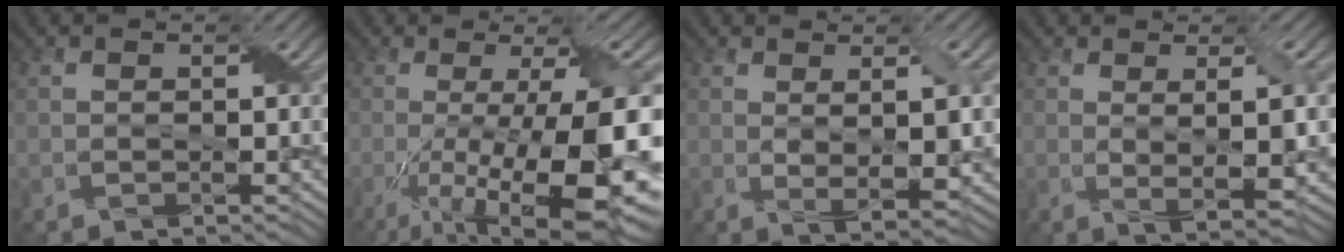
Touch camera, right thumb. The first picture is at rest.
{"total": 16.9, "force": [-4.8, 4.1, 15.6], "torque": [-0.242, -0.010, -0.067]}
{"total": 4.9, "force": [1.2, 1.2, 4.6], "torque": [-0.083, -0.008, 0.027]}
{"total": 5.4, "force": [0.9, 1.1, 5.2], "torque": [-0.089, -0.007, 0.021]}